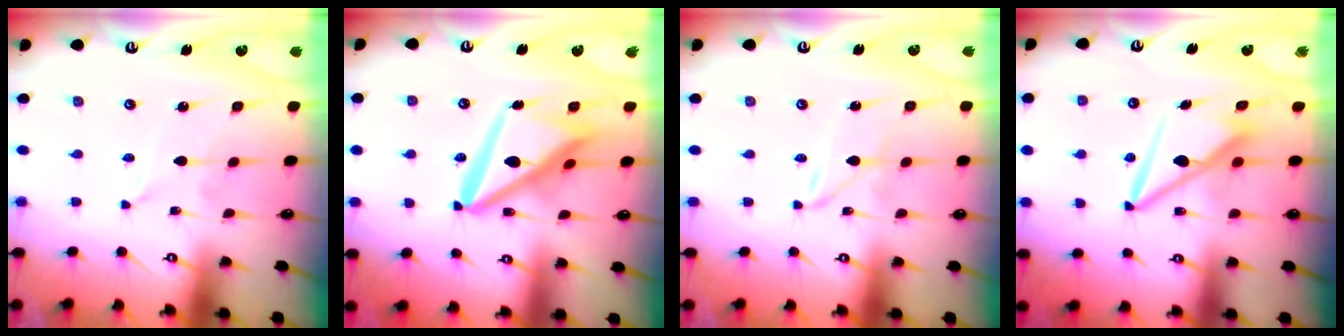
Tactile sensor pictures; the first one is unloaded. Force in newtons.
{"total": 14.2, "press": 14.1, "slide": 1.7}
{"total": 2.0, "press": 2.0, "slide": 0.2}
{"total": 9.0, "press": 9.0, "slide": 0.7}